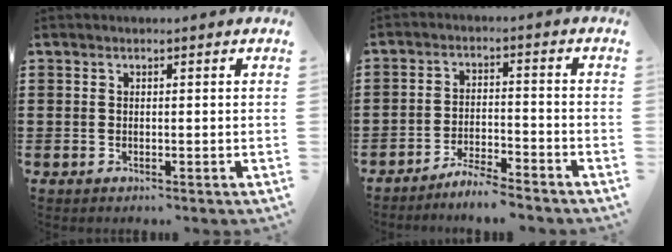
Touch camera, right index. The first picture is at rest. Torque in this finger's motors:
{"motor_torque": [0.72, 0.85, 0.34, 0.09]}